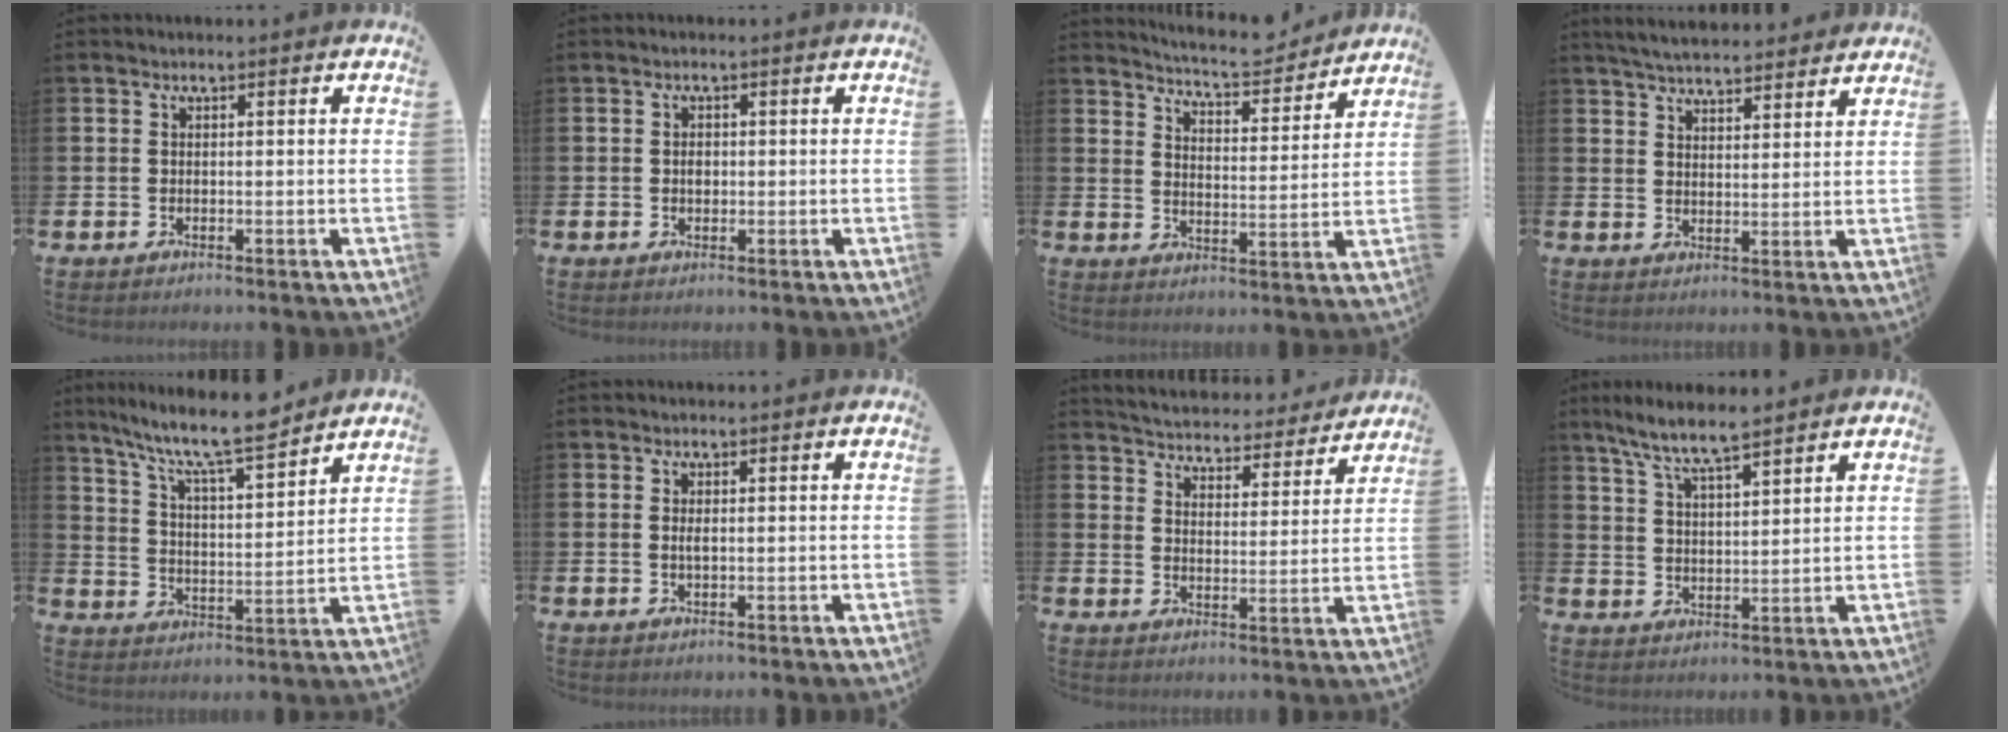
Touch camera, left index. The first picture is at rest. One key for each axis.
{"total": 1.3, "fx": 0.0, "fy": 1.0, "fz": 0.8, "tx": -0.007, "ty": 0.003, "tz": -0.004}
{"total": 6.4, "fx": 6.3, "fy": 0.6, "fz": 1.0, "tx": -0.032, "ty": -0.047, "tz": 0.107}
{"total": 5.1, "fx": 5.0, "fy": 0.5, "fz": 0.8, "tx": -0.029, "ty": -0.025, "tz": 0.090}
{"total": 8.8, "fx": 8.2, "fy": 0.3, "fz": 3.2, "tx": -0.087, "ty": -0.053, "tz": 0.145}
{"total": 0.9, "fx": 0.2, "fy": 0.3, "fz": 0.9, "tx": -0.015, "ty": 0.001, "tz": 0.002}
{"total": 4.9, "fx": 4.8, "fy": 0.8, "fz": 0.1, "tx": -0.023, "ty": -0.043, "tz": 0.080}
{"total": 7.1, "fx": 6.4, "fy": 0.7, "fz": 2.8, "tx": -0.080, "ty": -0.022, "tz": 0.116}